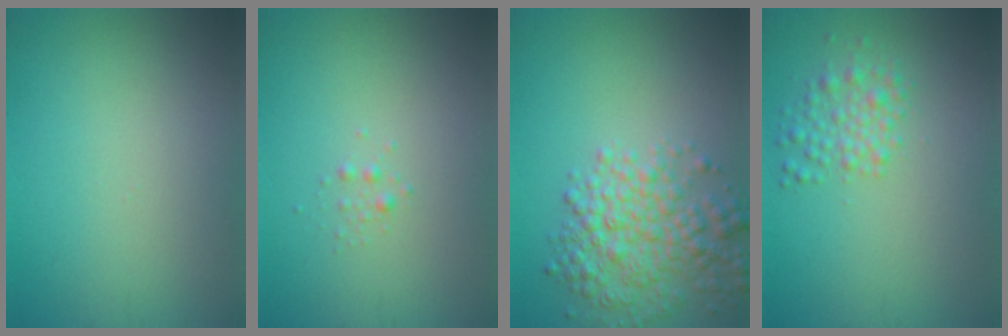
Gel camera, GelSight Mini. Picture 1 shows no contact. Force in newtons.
{"total": 0.7, "press": 0.7, "slide": 0.0}
{"total": 5.2, "press": 5.2, "slide": 0.2}
{"total": 2.3, "press": 2.3, "slide": 0.1}